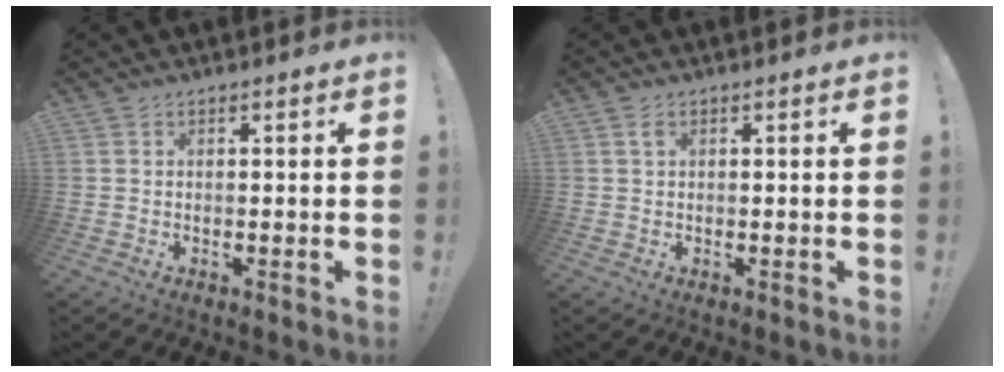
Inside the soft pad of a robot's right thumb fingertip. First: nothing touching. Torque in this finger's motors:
{"motor_torque": [-0.12, 0.04, 0.35, -0.27, 0.05]}